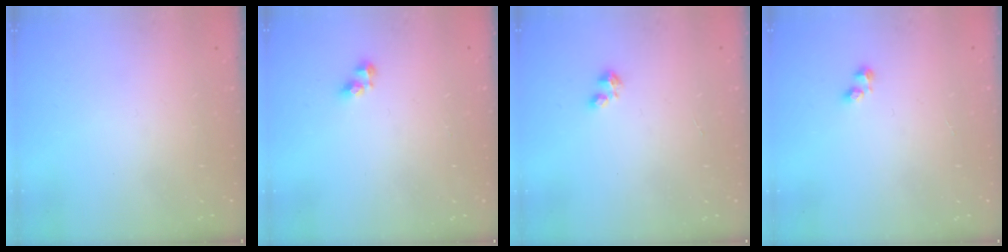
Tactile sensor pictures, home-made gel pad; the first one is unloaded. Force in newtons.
{"total": 4.1, "press": 4.0, "slide": 0.6}
{"total": 1.8, "press": 1.8, "slide": 0.4}
{"total": 1.2, "press": 1.0, "slide": 0.6}